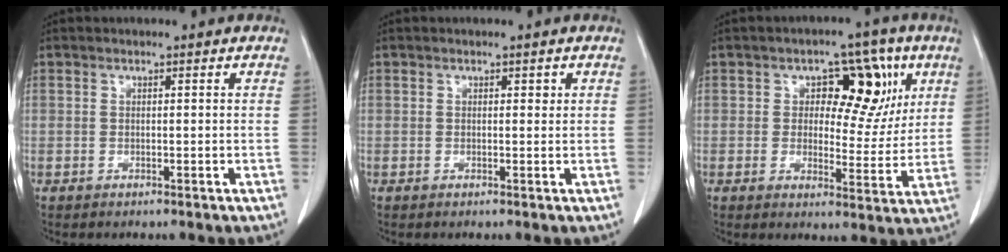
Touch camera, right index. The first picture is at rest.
{"total": 1.0, "force": [0.6, 0.6, 0.7], "torque": [-0.008, -0.003, 0.007]}
{"total": 11.4, "force": [4.2, 6.4, 8.4], "torque": [-0.098, 0.023, 0.062]}